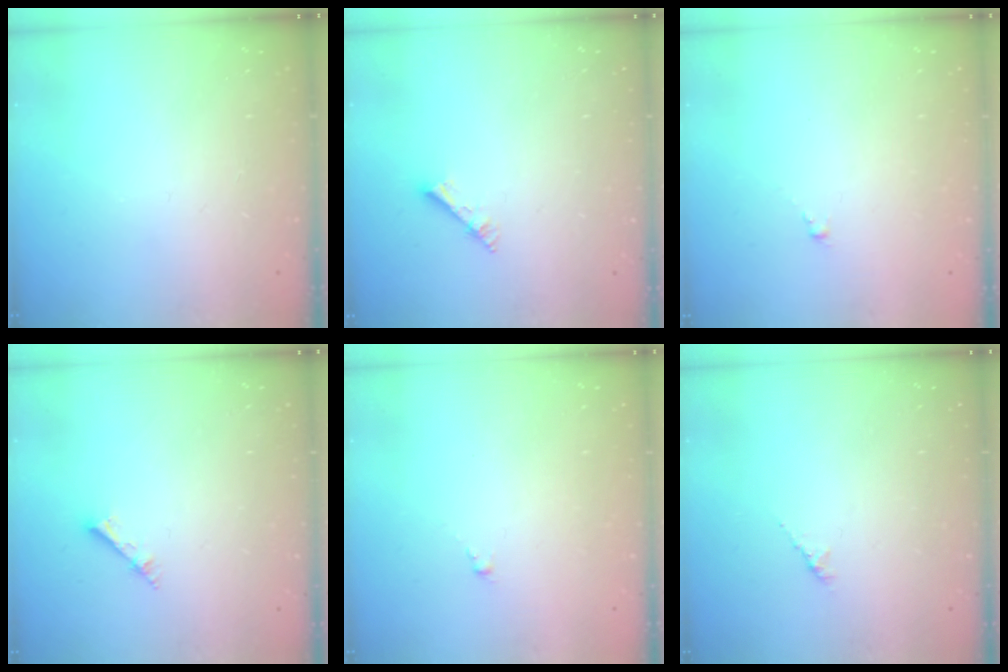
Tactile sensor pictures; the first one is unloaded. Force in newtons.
{"total": 3.0, "press": 3.0, "slide": 0.3}
{"total": 0.0}
{"total": 2.6, "press": 2.6, "slide": 0.3}
{"total": 0.0}
{"total": 1.5, "press": 1.4, "slide": 0.5}